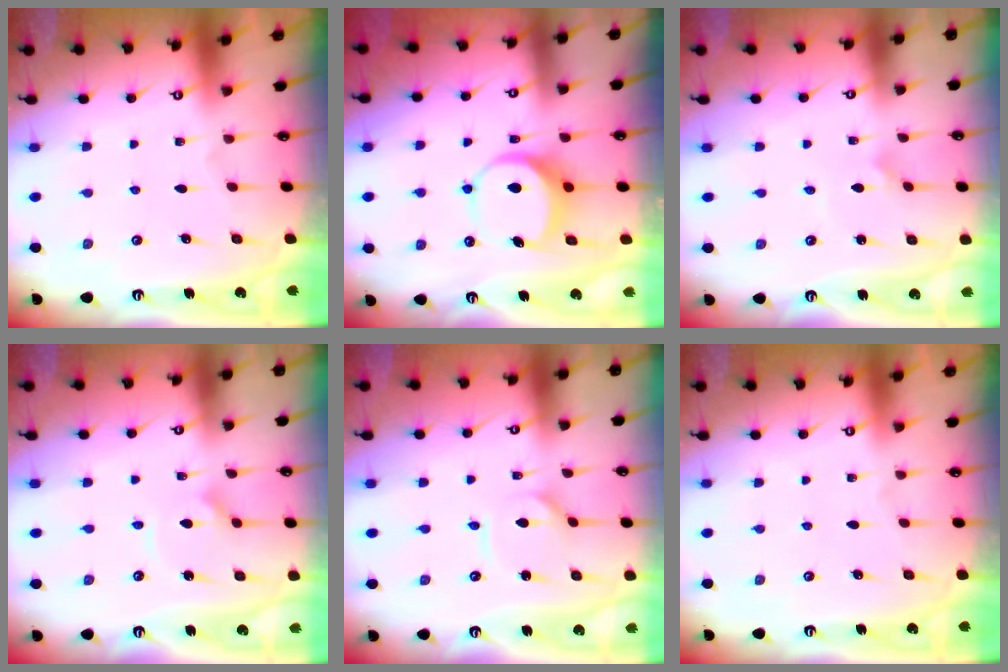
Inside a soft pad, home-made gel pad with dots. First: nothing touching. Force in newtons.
{"total": 8.3, "press": 8.2, "slide": 1.1}
{"total": 0.7, "press": 0.7, "slide": 0.1}
{"total": 3.9, "press": 3.9, "slide": 0.4}
{"total": 2.2, "press": 2.2, "slide": 0.4}
{"total": 0.0}